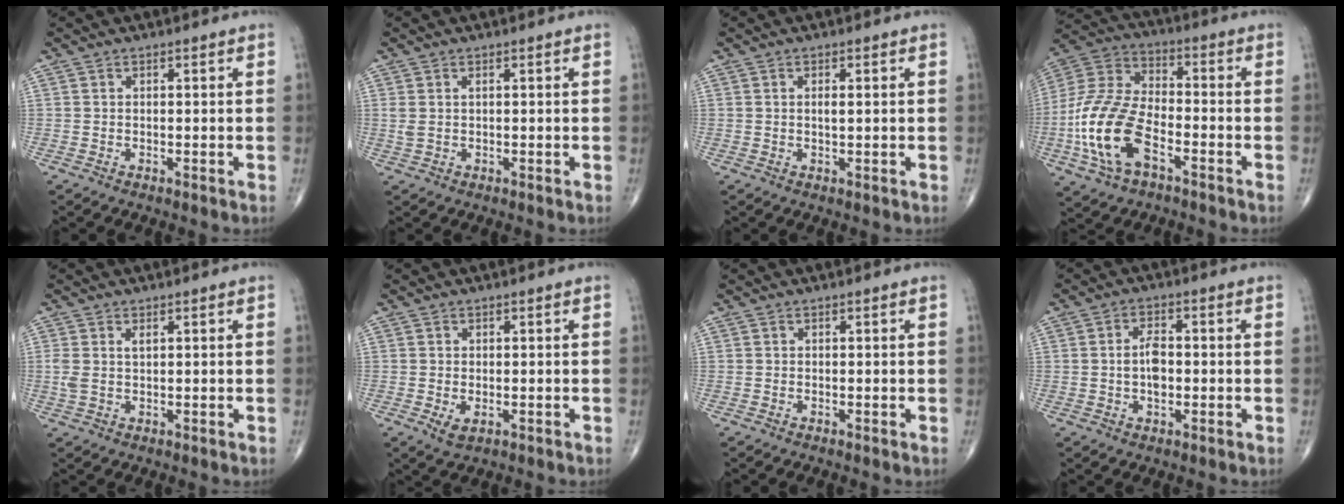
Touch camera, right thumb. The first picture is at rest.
{"total": 1.8, "force": [0.5, 0.8, 1.6], "torque": [-0.044, 0.013, 0.018]}
{"total": 1.5, "force": [0.3, 0.4, 1.4], "torque": [-0.025, 0.001, 0.005]}
{"total": 17.6, "force": [-6.2, 9.2, 13.7], "torque": [-0.288, 0.027, -0.121]}
{"total": 2.9, "force": [0.9, 1.4, 2.4], "torque": [-0.061, 0.010, 0.024]}
{"total": 2.6, "force": [-0.7, 1.5, 2.0], "torque": [-0.034, -0.004, -0.006]}
{"total": 0.0}
{"total": 4.8, "force": [-0.3, 2.6, 4.0], "torque": [-0.066, 0.007, -0.010]}